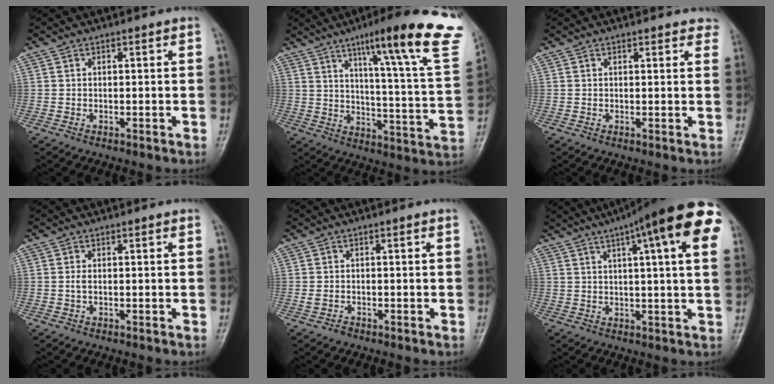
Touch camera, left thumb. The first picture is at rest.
{"total": 24.9, "force": [14.8, 2.9, 19.7], "torque": [-0.256, -0.060, 0.200]}
{"total": 3.2, "force": [2.8, 1.2, 1.0], "torque": [0.015, -0.006, 0.018]}
{"total": 0.6, "force": [-0.1, 0.2, 0.5], "torque": [-0.011, -0.001, -0.003]}
{"total": 0.9, "force": [-0.7, 0.5, 0.3], "torque": [-0.006, 0.005, -0.011]}
{"total": 19.8, "force": [9.3, 3.7, 17.1], "torque": [-0.241, 0.014, 0.115]}